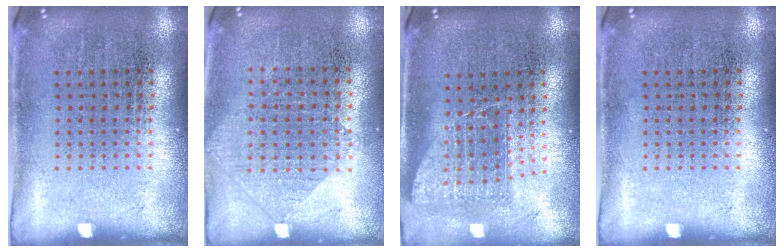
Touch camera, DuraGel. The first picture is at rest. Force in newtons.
{"total": 1.0, "press": 0.9, "slide": 0.4}
{"total": 1.4, "press": 1.1, "slide": 0.9}
{"total": 0.0}